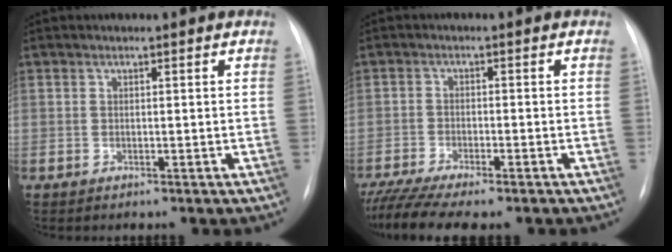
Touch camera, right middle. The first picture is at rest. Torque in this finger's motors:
{"motor_torque": [0.92, -0.86, 0.19, 0.07]}